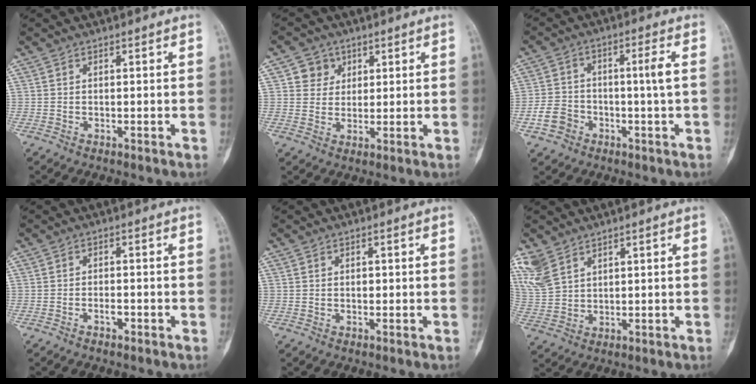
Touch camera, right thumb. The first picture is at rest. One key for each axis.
{"total": 4.7, "fx": 1.9, "fy": 4.3, "fz": 0.7, "tx": 0.014, "ty": -0.003, "tz": 0.029}
{"total": 6.8, "fx": -2.1, "fy": 3.3, "fz": 5.7, "tx": -0.110, "ty": 0.036, "tz": -0.032}
{"total": 1.7, "fx": -1.0, "fy": 0.7, "fz": 1.1, "tx": -0.018, "ty": 0.008, "tz": -0.020}
{"total": 0.8, "fx": 0.1, "fy": 0.5, "fz": 0.5, "tx": -0.008, "ty": 0.001, "tz": 0.003}
{"total": 7.2, "fx": 4.9, "fy": 4.2, "fz": 3.3, "tx": -0.072, "ty": -0.011, "tz": 0.117}